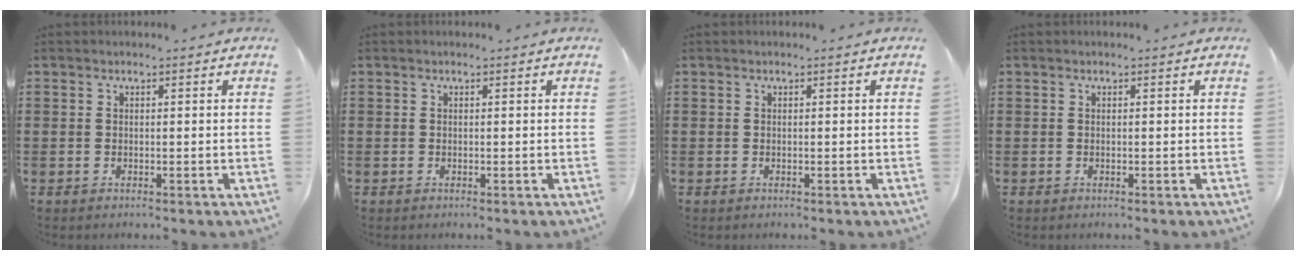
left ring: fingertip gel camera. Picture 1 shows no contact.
{"total": 0.0}
{"total": 0.0}
{"total": 0.0}